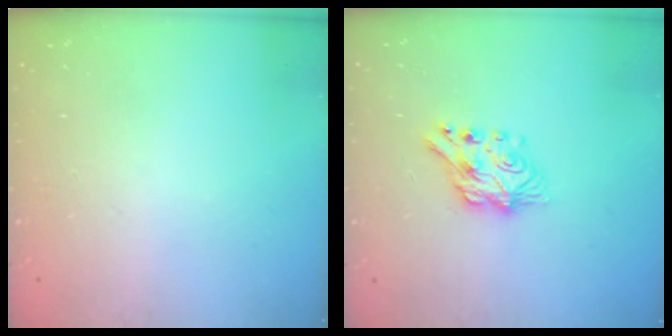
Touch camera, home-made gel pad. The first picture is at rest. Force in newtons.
{"total": 8.2, "press": 8.2, "slide": 0.7}